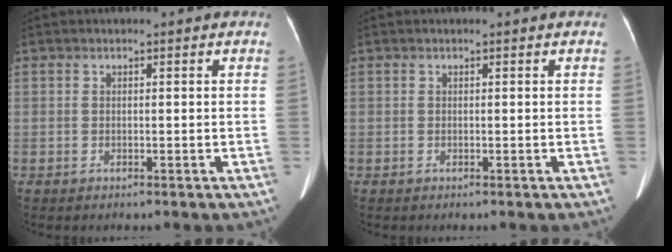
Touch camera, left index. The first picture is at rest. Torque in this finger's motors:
{"motor_torque": [0.01, -0.01, 0.00, 0.01]}